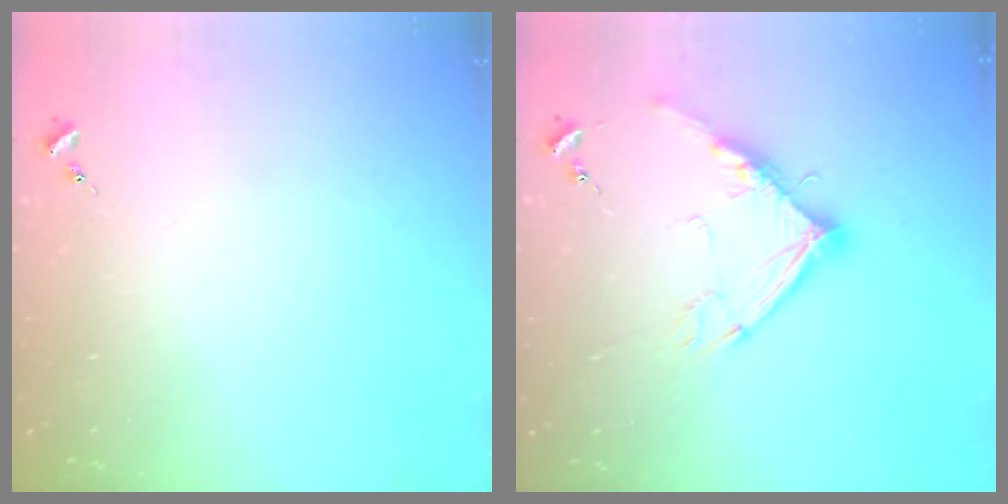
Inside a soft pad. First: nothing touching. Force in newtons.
{"total": 12.9, "press": 12.8, "slide": 1.3}